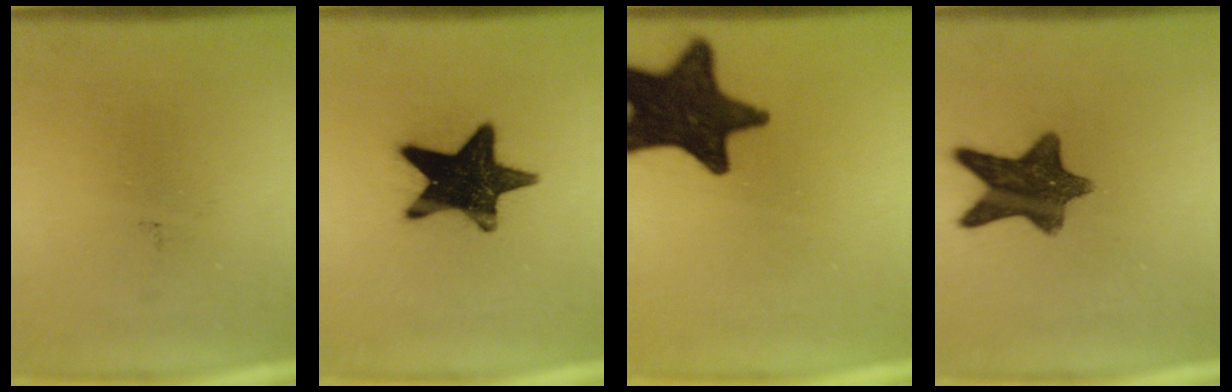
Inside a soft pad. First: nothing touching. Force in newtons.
{"total": 16.4}
{"total": 17.2}
{"total": 11.1}